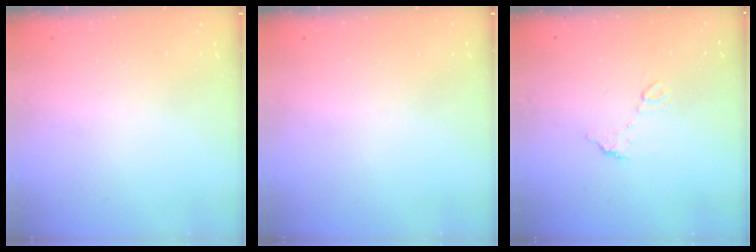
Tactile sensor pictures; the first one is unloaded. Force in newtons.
{"total": 0.0}
{"total": 5.8, "press": 5.8, "slide": 0.3}